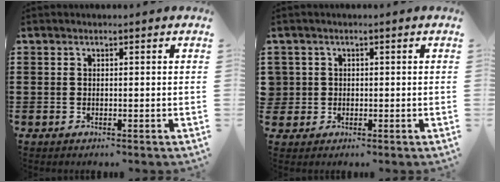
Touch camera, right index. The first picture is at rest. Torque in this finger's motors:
{"motor_torque": [0.12, 2.02, -0.09, -0.07]}